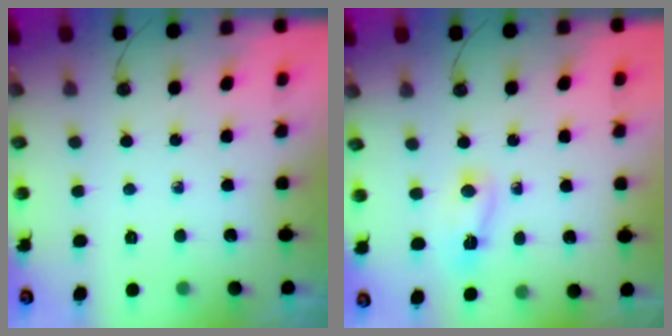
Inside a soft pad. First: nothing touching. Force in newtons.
{"total": 2.8, "press": 2.7, "slide": 0.6}